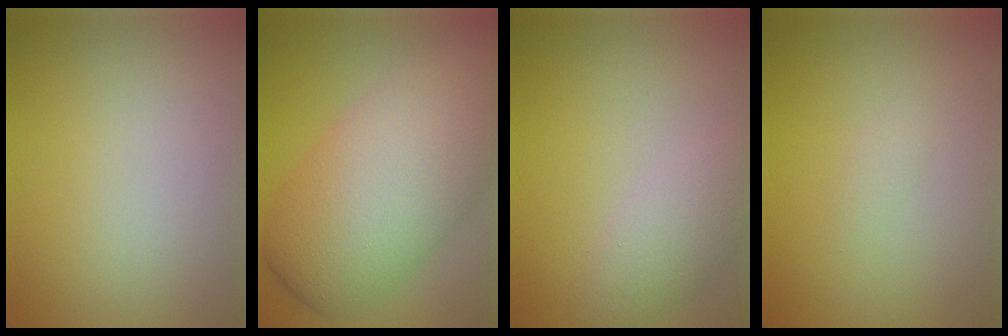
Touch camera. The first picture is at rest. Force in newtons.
{"total": 11.2, "press": 11.2, "slide": 0.8}
{"total": 2.9, "press": 2.9, "slide": 0.2}
{"total": 0.7, "press": 0.7, "slide": 0.1}